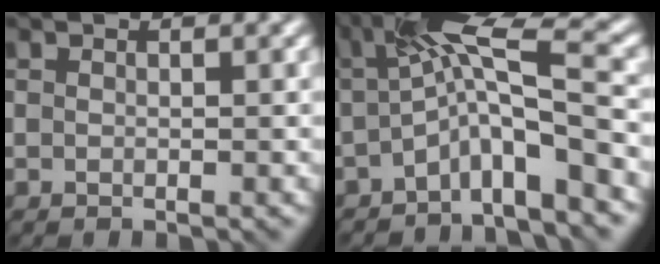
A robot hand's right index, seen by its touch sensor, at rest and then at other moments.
{"total": 6.5, "force": [-1.5, 1.2, 6.2], "torque": [-0.102, 0.006, -0.038]}